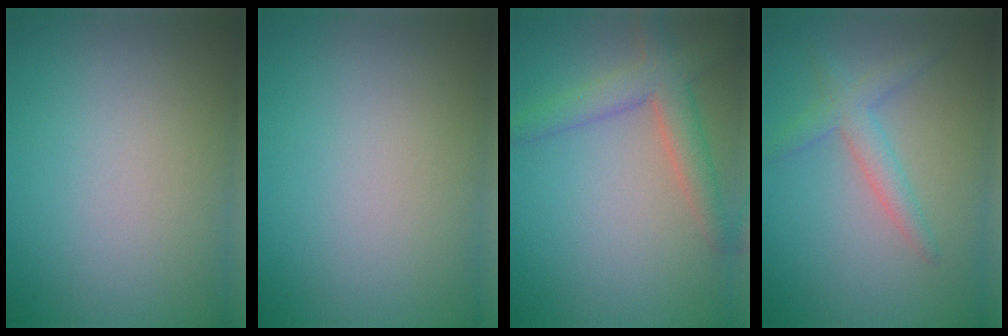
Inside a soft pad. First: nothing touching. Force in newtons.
{"total": 0.0}
{"total": 3.9, "press": 3.9, "slide": 0.3}
{"total": 2.5, "press": 2.5, "slide": 0.1}